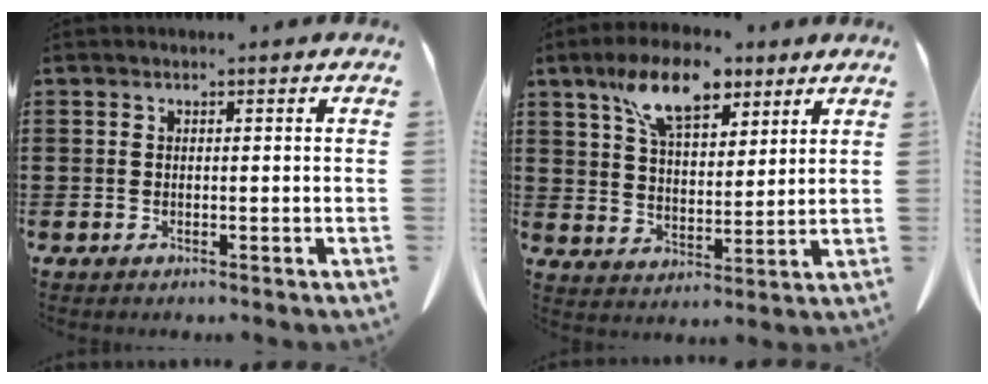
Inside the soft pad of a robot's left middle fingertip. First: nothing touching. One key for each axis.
{"total": 10.8, "fx": 7.1, "fy": 4.6, "fz": 6.7, "tx": -0.135, "ty": -0.009, "tz": 0.127}